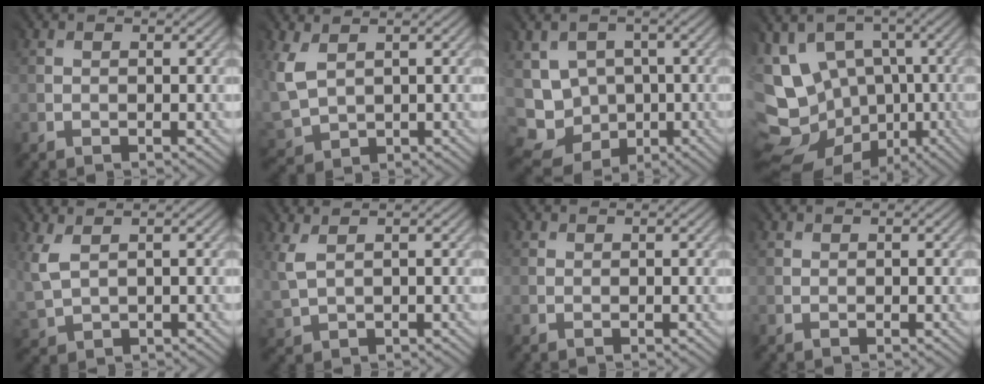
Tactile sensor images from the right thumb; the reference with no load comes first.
{"total": 5.4, "force": [2.7, 3.9, 2.7], "torque": [-0.115, -0.003, 0.059]}
{"total": 8.1, "force": [-1.1, 7.7, 2.4], "torque": [-0.087, -0.014, -0.023]}
{"total": 14.4, "force": [-2.3, 12.5, 6.8], "torque": [-0.173, -0.012, -0.027]}
{"total": 3.8, "force": [2.3, 2.3, 2.0], "torque": [-0.079, 0.001, 0.049]}
{"total": 2.9, "force": [2.1, 1.4, 1.4], "torque": [-0.057, 0.006, 0.045]}
{"total": 0.9, "force": [0.5, 0.6, -0.4], "torque": [0.011, -0.004, 0.007]}
{"total": 1.0, "force": [0.7, 0.7, -0.1], "torque": [0.003, -0.003, 0.011]}